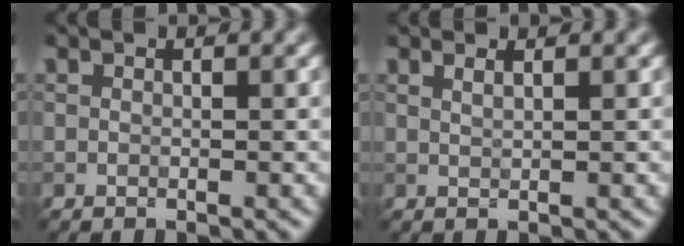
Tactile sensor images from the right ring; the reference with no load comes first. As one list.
[{"total": 1.1, "force": [0.7, 0.4, 0.7], "torque": [-0.007, 0.002, 0.006]}]